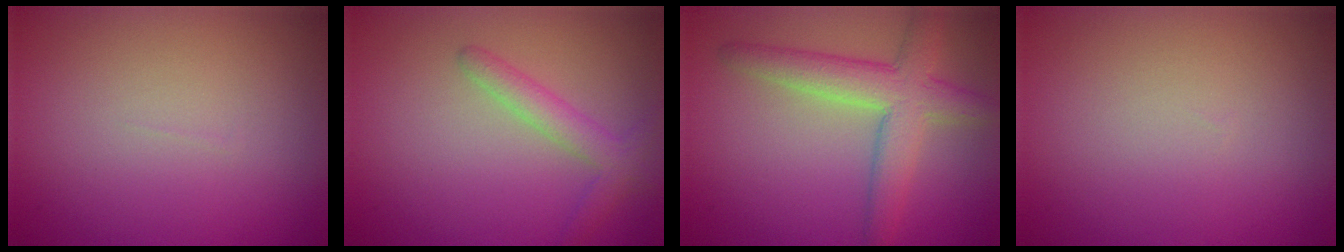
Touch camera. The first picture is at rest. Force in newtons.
{"total": 2.3, "press": 2.3, "slide": 0.1}
{"total": 5.2, "press": 5.2, "slide": 0.2}
{"total": 0.0}